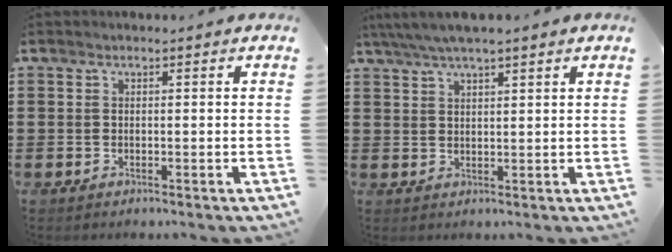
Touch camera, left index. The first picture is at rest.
{"total": 3.8, "force": [3.0, 0.3, 2.2], "torque": [-0.049, -0.001, 0.055]}